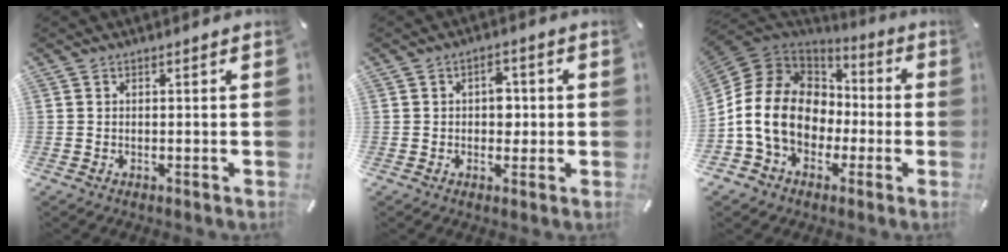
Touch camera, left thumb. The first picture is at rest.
{"total": 4.5, "force": [0.2, 3.2, 3.1], "torque": [-0.030, -0.001, -0.007]}
{"total": 16.6, "force": [-3.1, 13.8, 8.7], "torque": [-0.193, 0.015, -0.057]}